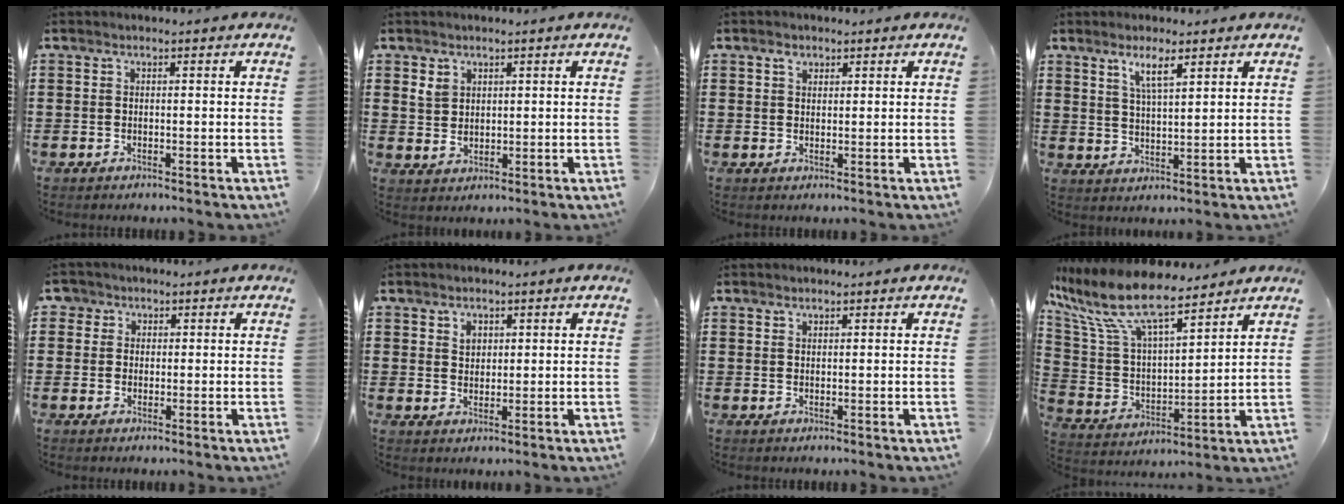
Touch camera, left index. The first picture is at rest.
{"total": 2.7, "force": [1.5, 2.0, 0.9], "torque": [-0.025, 0.007, 0.028]}
{"total": 1.6, "force": [0.9, 1.1, 0.7], "torque": [-0.007, 0.000, 0.016]}
{"total": 4.7, "force": [3.0, 1.0, 3.4], "torque": [-0.076, 0.005, 0.052]}
{"total": 2.3, "force": [0.7, 2.2, 0.0], "torque": [-0.014, 0.010, 0.009]}
{"total": 2.1, "force": [1.2, 1.7, 0.6], "torque": [-0.010, 0.003, 0.020]}
{"total": 0.8, "force": [0.8, 0.3, 0.2], "torque": [-0.005, 0.000, 0.015]}
{"total": 11.7, "force": [8.9, 2.8, 7.1], "torque": [-0.183, -0.047, 0.153]}